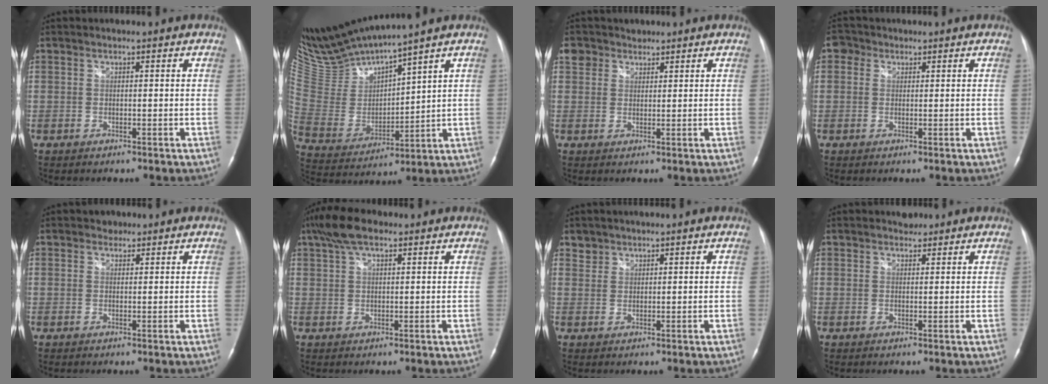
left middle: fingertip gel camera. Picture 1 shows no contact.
{"total": 13.3, "force": [12.6, -0.7, 4.2], "torque": [-0.104, -0.010, 0.266]}
{"total": 3.4, "force": [2.2, 2.6, 0.3], "torque": [-0.006, 0.016, 0.036]}
{"total": 2.3, "force": [1.0, 2.0, 0.7], "torque": [-0.012, 0.010, 0.011]}
{"total": 1.3, "force": [0.9, 0.9, 0.0], "torque": [0.003, 0.000, 0.008]}
{"total": 6.2, "force": [4.1, 2.3, 4.2], "torque": [-0.089, 0.026, 0.074]}
{"total": 1.8, "force": [1.4, 1.1, -0.3], "torque": [0.014, 0.007, 0.021]}
{"total": 1.5, "force": [1.2, 0.8, 0.0], "torque": [0.001, 0.003, 0.015]}